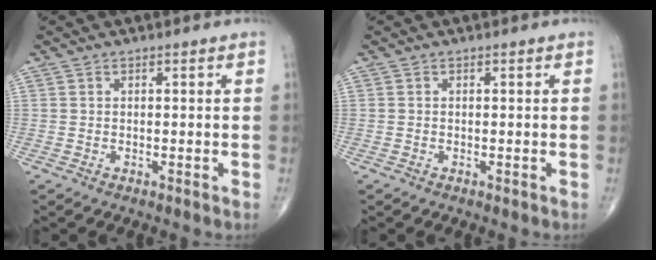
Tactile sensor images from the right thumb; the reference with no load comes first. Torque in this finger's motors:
{"motor_torque": [-0.20, 0.02, -0.19, -0.10, 0.01]}